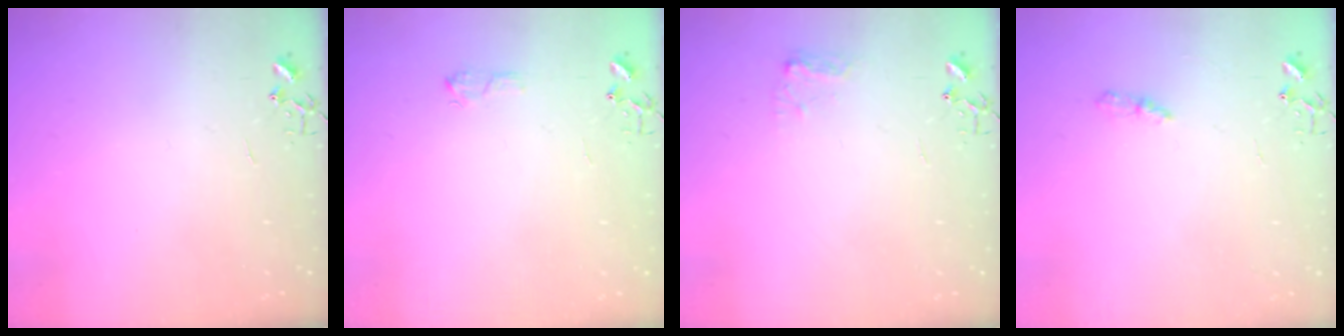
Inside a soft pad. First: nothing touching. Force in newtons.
{"total": 5.5, "press": 5.5, "slide": 0.8}
{"total": 6.6, "press": 6.6, "slide": 0.2}
{"total": 4.2, "press": 4.2, "slide": 0.5}